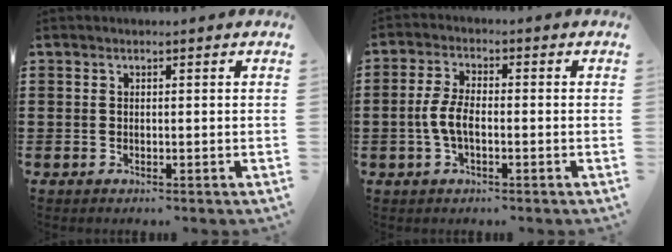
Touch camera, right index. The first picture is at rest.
{"total": 4.7, "force": [-1.1, 2.0, 4.1], "torque": [-0.101, -0.002, -0.027]}